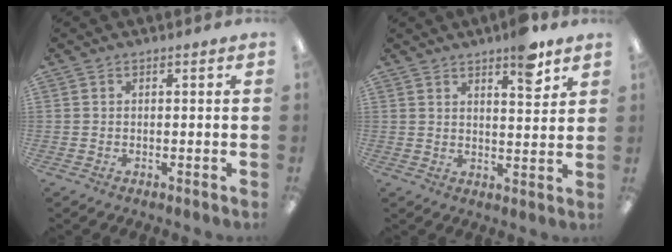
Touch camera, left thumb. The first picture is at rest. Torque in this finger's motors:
{"motor_torque": [1.04, 0.45, 0.55, -0.49, 0.05]}